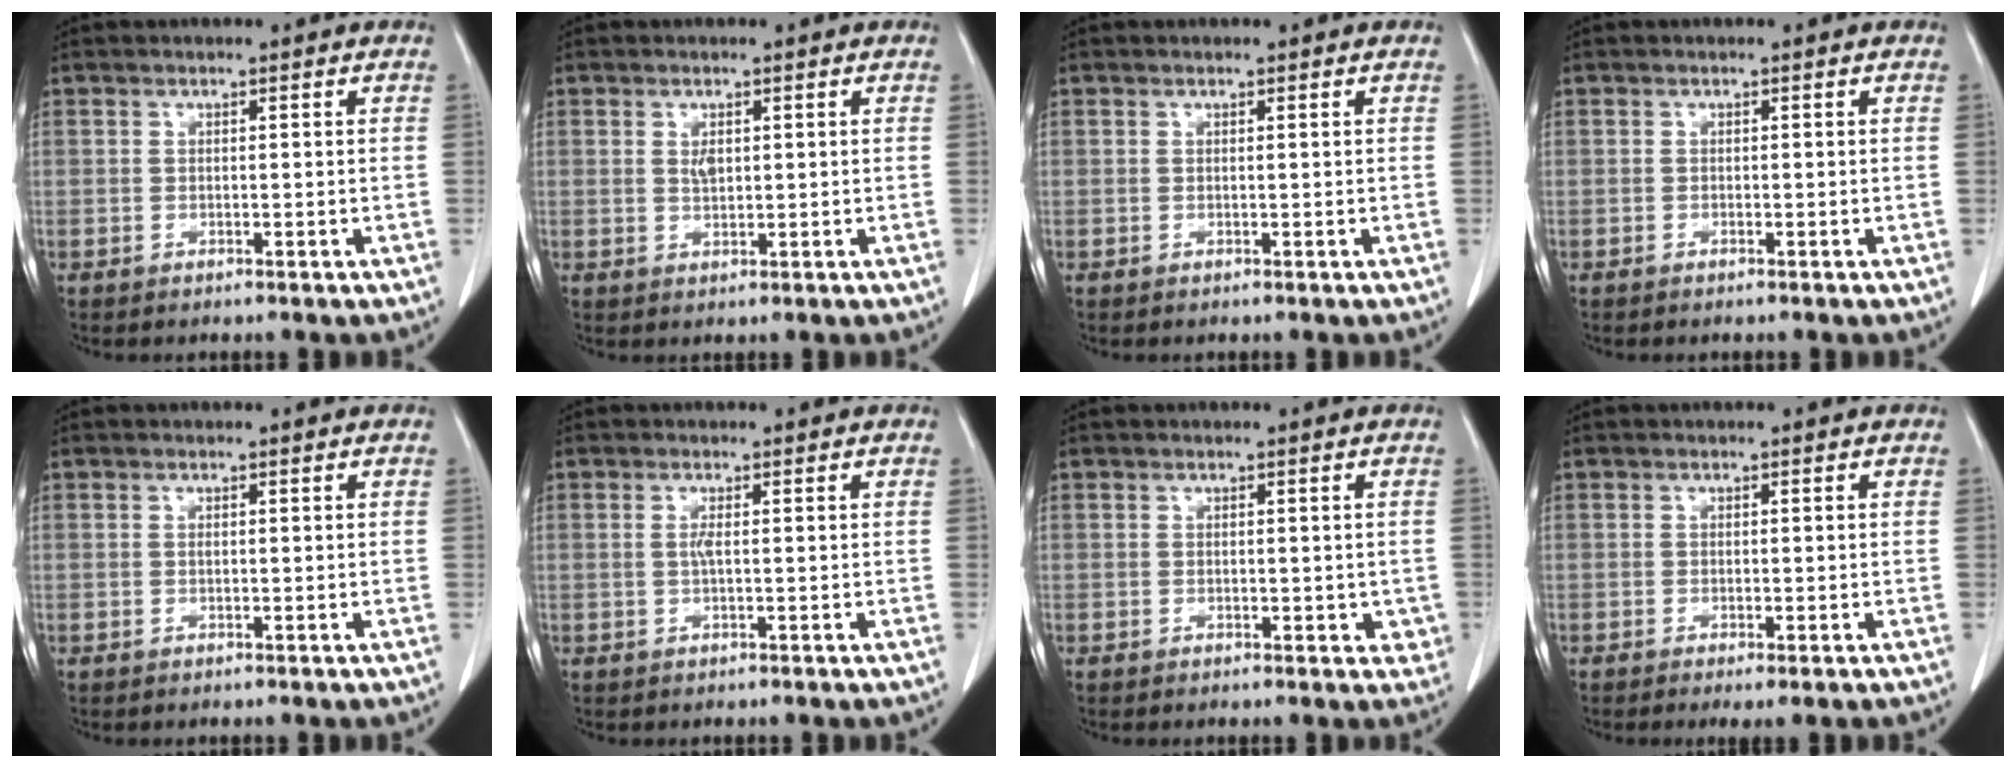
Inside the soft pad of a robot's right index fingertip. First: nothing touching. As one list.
[{"total": 1.7, "force": [0.5, 0.8, 1.3], "torque": [-0.025, -0.002, 0.013]}, {"total": 0.0}, {"total": 0.0}, {"total": 0.0}, {"total": 1.2, "force": [0.1, 0.0, 1.1], "torque": [-0.029, 0.000, 0.001]}, {"total": 2.6, "force": [-0.3, 1.8, 1.8], "torque": [-0.005, 0.006, -0.001]}, {"total": 1.8, "force": [-1.0, 0.2, 1.5], "torque": [-0.020, -0.007, -0.012]}]